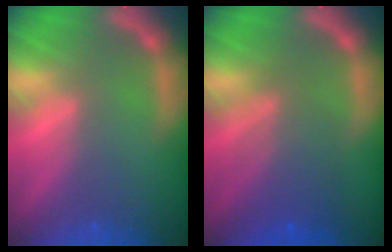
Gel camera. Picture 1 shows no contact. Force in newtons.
{"total": 5.5}